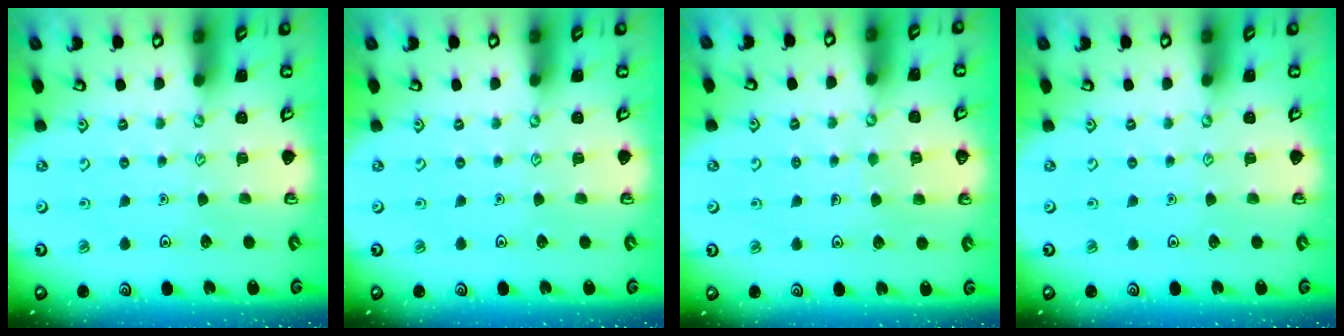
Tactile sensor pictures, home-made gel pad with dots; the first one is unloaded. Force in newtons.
{"total": 0.0}
{"total": 3.1, "press": 3.1, "slide": 0.2}
{"total": 0.0}